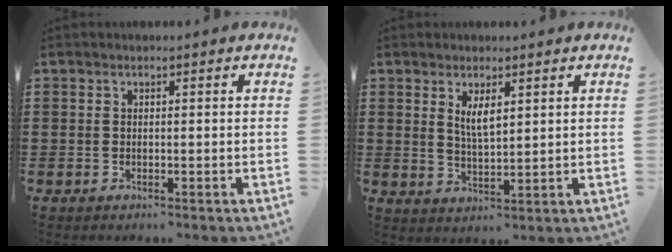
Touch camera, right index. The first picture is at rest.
{"total": 3.5, "force": [1.5, 1.1, 3.0], "torque": [-0.062, 0.002, 0.026]}